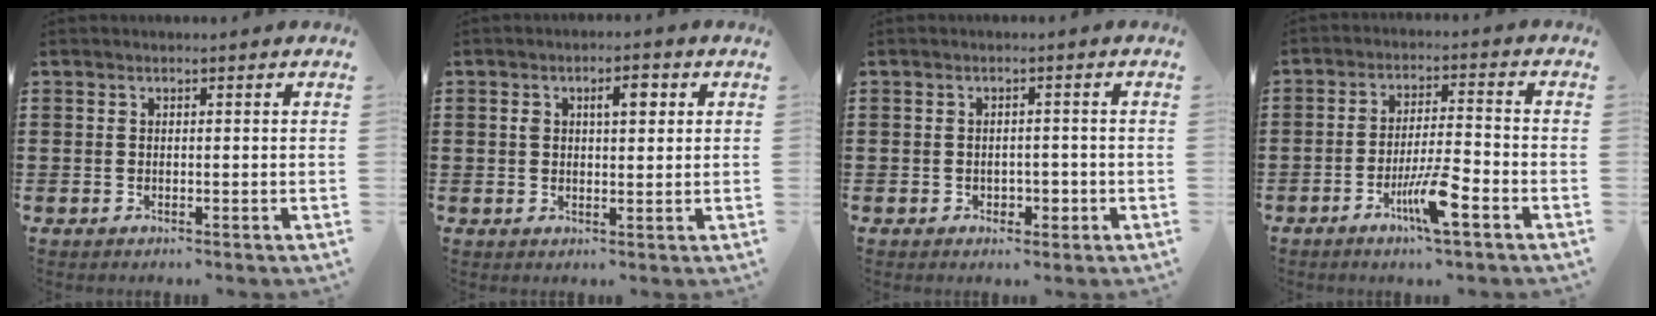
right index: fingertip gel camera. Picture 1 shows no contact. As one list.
[{"total": 3.7, "force": [1.1, 1.6, 3.1], "torque": [-0.048, 0.005, 0.013]}, {"total": 2.0, "force": [-0.7, 1.5, 1.2], "torque": [-0.026, 0.002, -0.015]}, {"total": 7.2, "force": [-3.7, 0.9, 6.2], "torque": [-0.117, -0.004, -0.067]}]